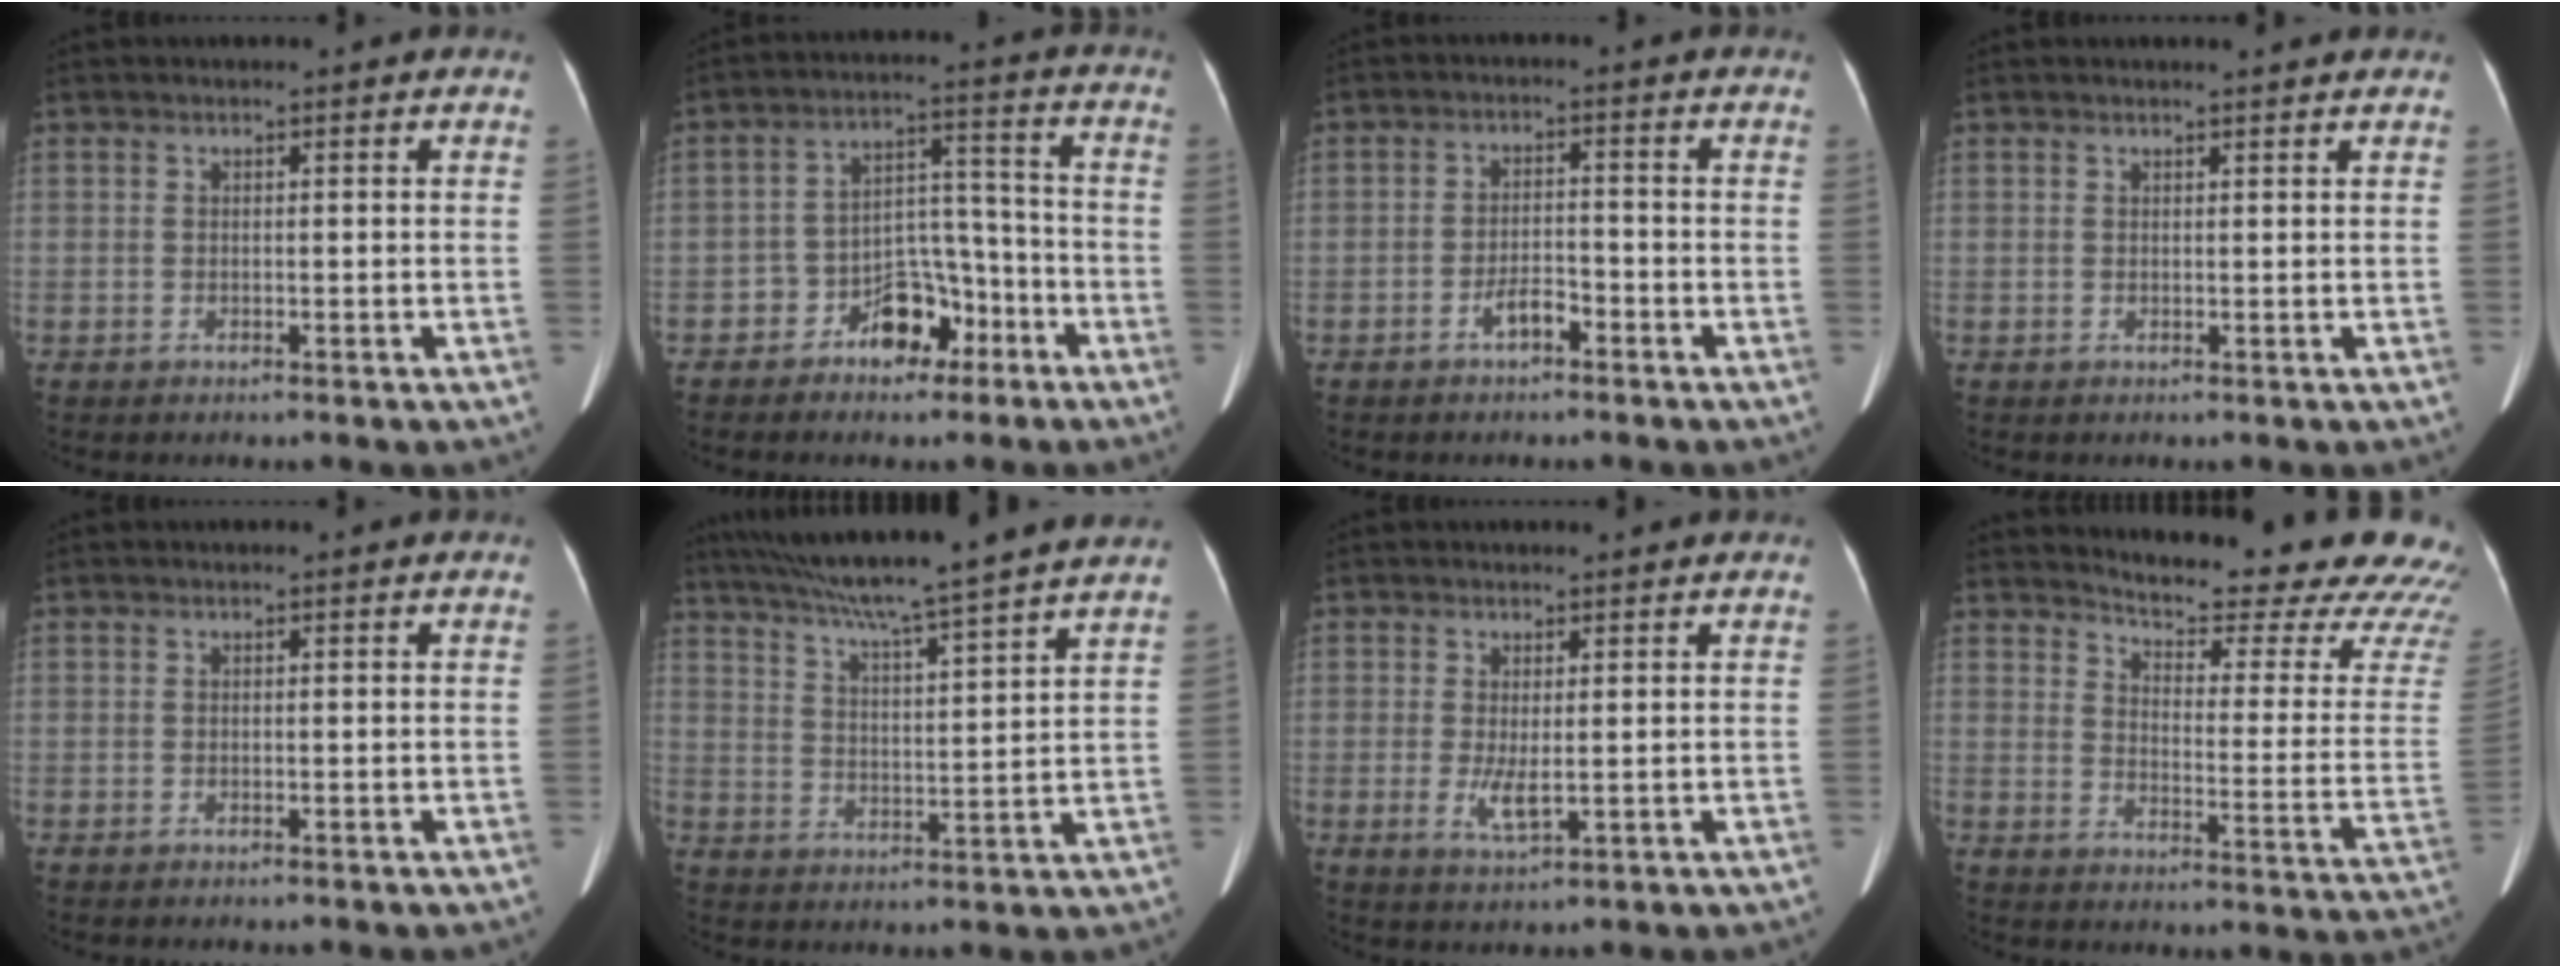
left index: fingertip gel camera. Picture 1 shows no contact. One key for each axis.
{"total": 7.7, "fx": -4.7, "fy": 4.6, "fz": 4.1, "tx": -0.070, "ty": 0.032, "tz": -0.072}
{"total": 3.0, "fx": -2.0, "fy": 1.0, "fz": 1.9, "tx": -0.036, "ty": 0.004, "tz": -0.037}
{"total": 2.3, "fx": 2.2, "fy": 0.0, "fz": 0.7, "tx": -0.011, "ty": 0.004, "tz": 0.025}
{"total": 0.0}
{"total": 18.0, "fx": 15.7, "fy": -1.8, "fz": 8.7, "tx": -0.151, "ty": -0.003, "tz": 0.227}
{"total": 3.5, "fx": 0.4, "fy": 0.9, "fz": 3.3, "tx": -0.064, "ty": -0.007, "tz": 0.013}
{"total": 22.9, "fx": 21.2, "fy": 2.6, "fz": 8.1, "tx": -0.106, "ty": -0.099, "tz": 0.244}